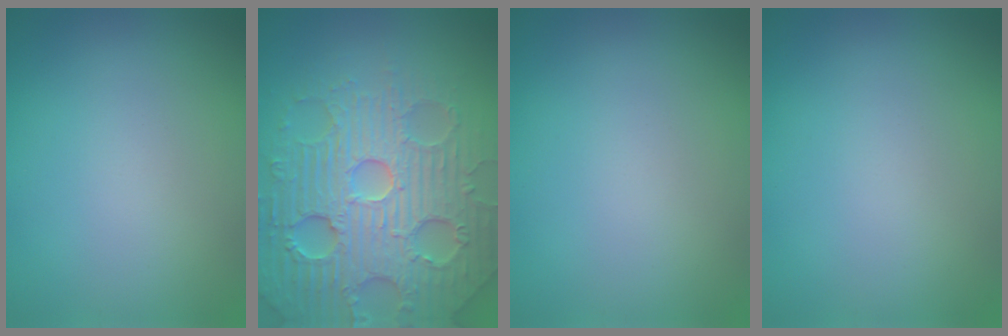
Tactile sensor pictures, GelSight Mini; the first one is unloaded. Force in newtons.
{"total": 7.9, "press": 7.7, "slide": 1.6}
{"total": 0.0}
{"total": 0.0}